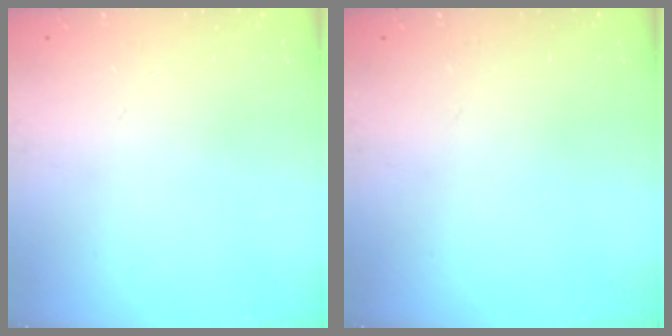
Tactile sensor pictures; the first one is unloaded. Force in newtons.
{"total": 0.0}